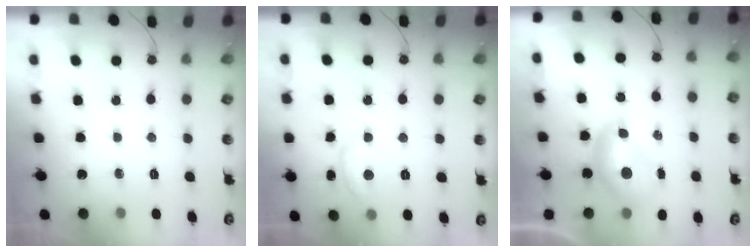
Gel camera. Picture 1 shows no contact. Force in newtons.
{"total": 0.6, "press": 0.0, "slide": 0.6}
{"total": 0.0}